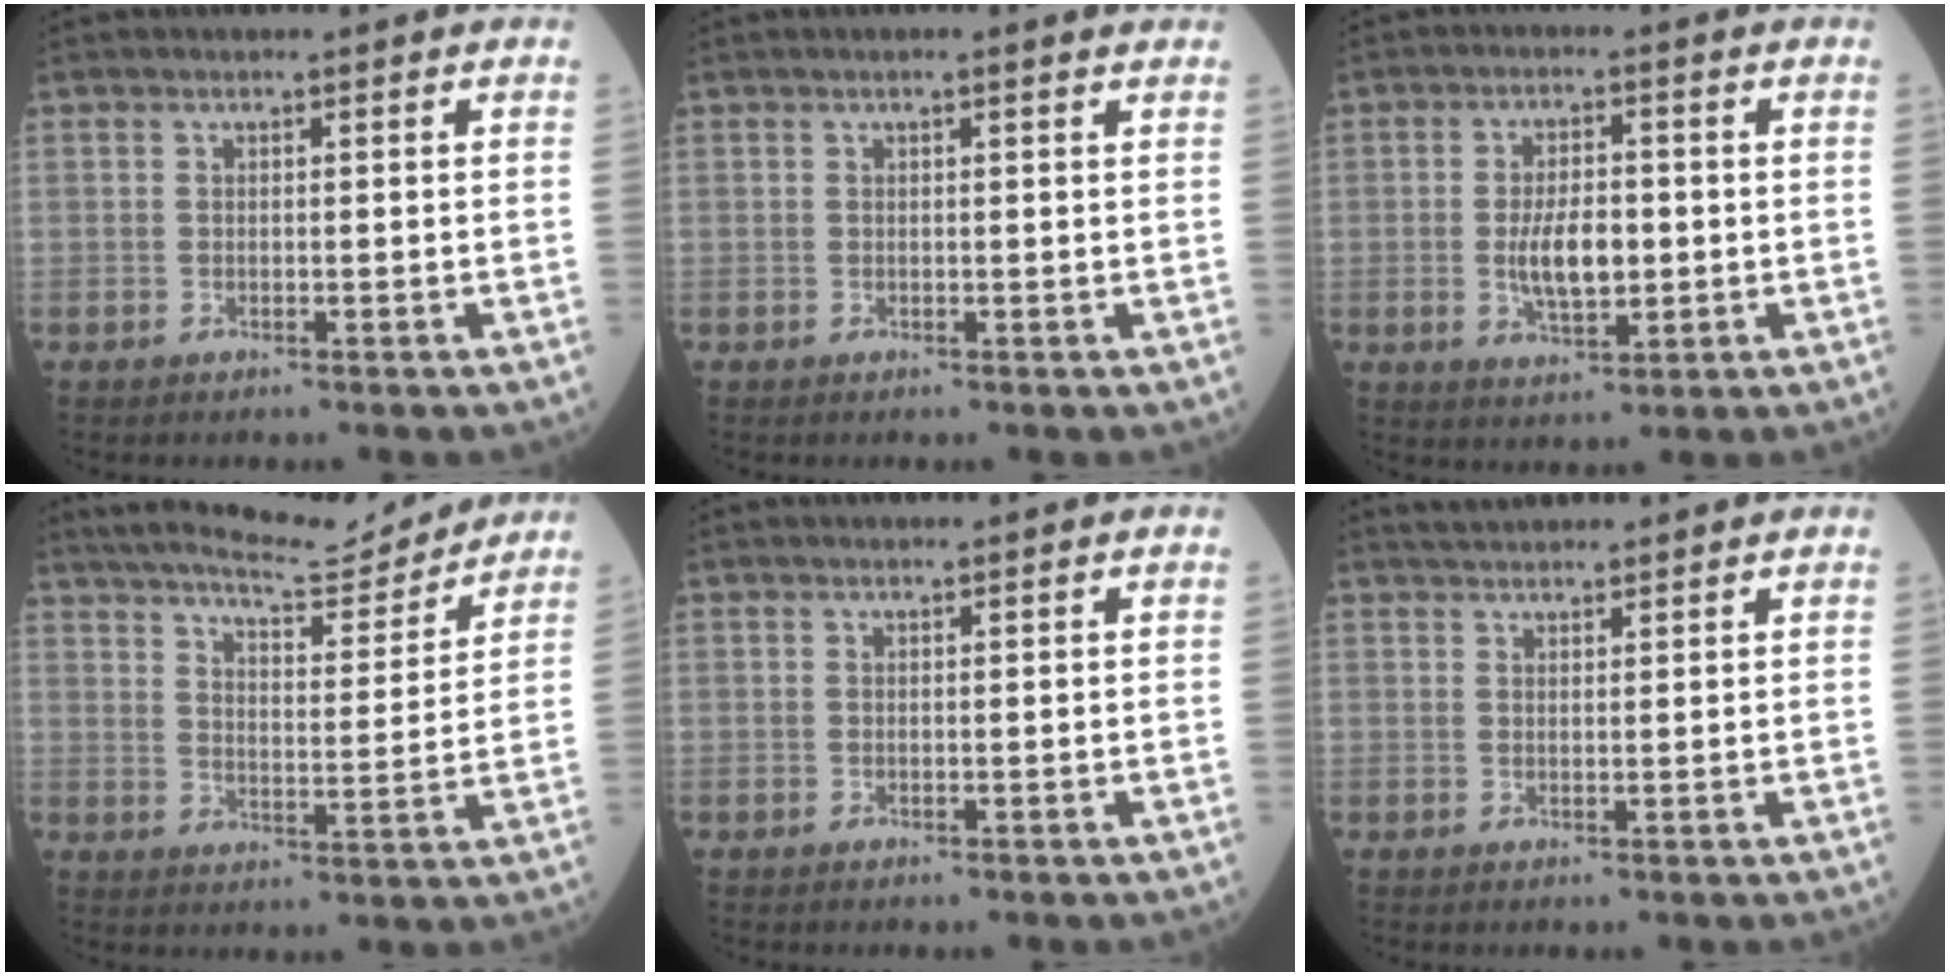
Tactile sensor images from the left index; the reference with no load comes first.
{"total": 2.2, "force": [1.8, 0.4, 1.2], "torque": [-0.018, 0.018, 0.025]}
{"total": 7.1, "force": [-0.5, 3.3, 6.3], "torque": [-0.124, 0.000, -0.003]}
{"total": 15.3, "force": [14.2, 2.2, 5.2], "torque": [-0.088, 0.000, 0.210]}
{"total": 0.8, "force": [0.7, 0.2, 0.3], "torque": [-0.009, 0.008, 0.012]}
{"total": 5.4, "force": [5.0, 1.2, 1.7], "torque": [-0.025, 0.037, 0.086]}